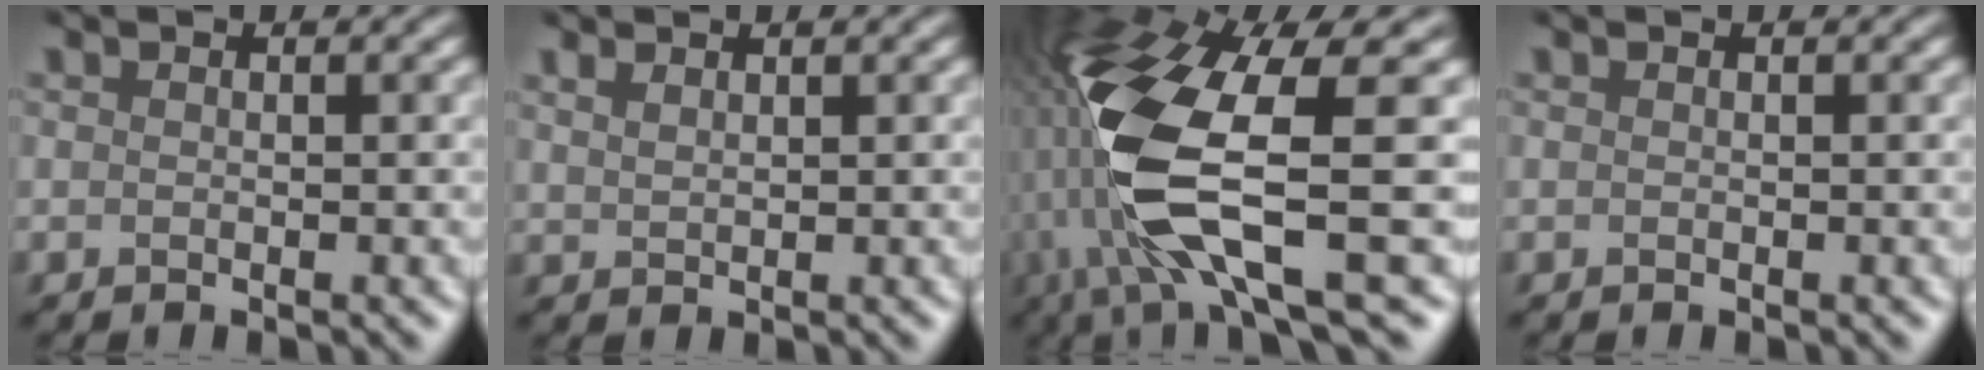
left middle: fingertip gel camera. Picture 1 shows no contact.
{"total": 1.3, "force": [1.3, 0.0, -0.3], "torque": [-0.002, 0.004, 0.030]}
{"total": 11.3, "force": [-0.5, 4.0, 10.6], "torque": [-0.250, -0.031, 0.000]}
{"total": 0.0}